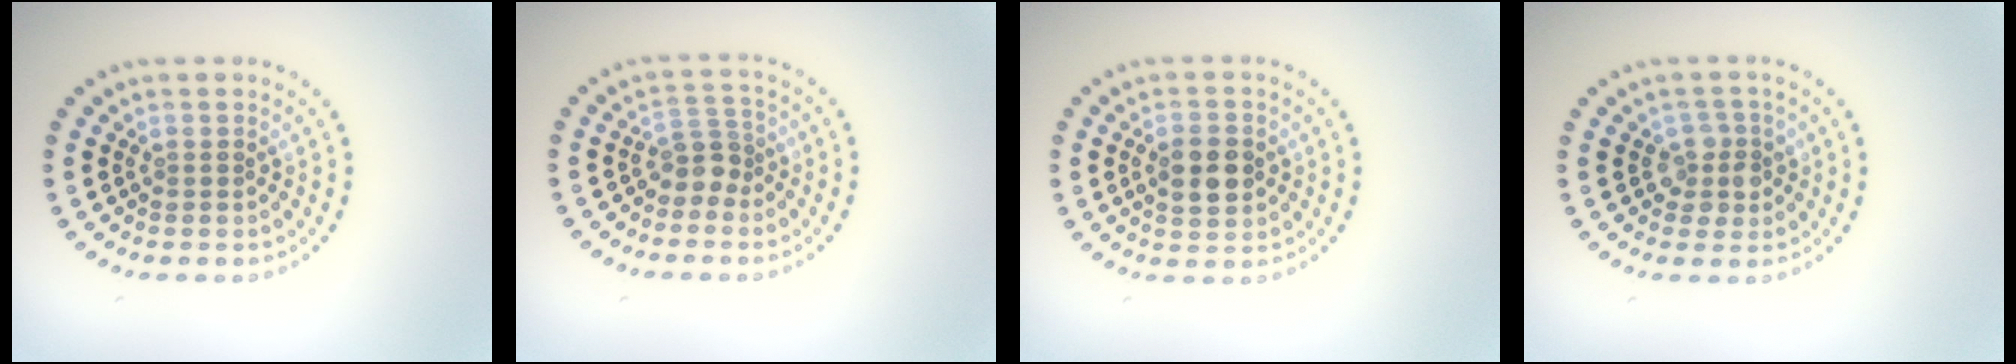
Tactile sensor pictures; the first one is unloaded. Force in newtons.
{"total": 2.3, "press": 1.8, "slide": 1.5}
{"total": 3.6, "press": 3.6, "slide": 0.1}
{"total": 2.2, "press": 2.0, "slide": 0.9}